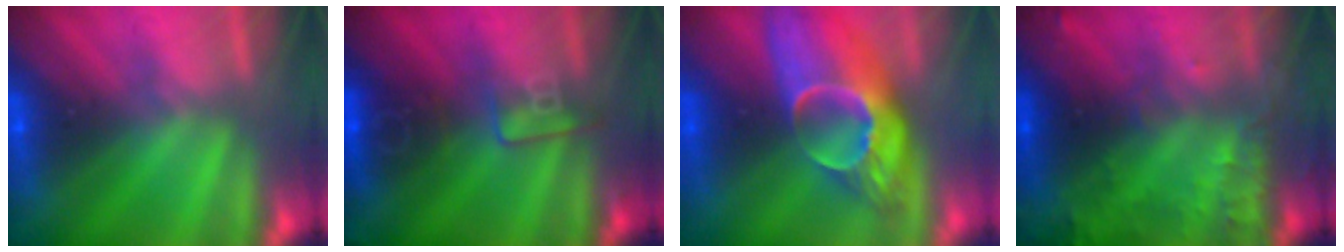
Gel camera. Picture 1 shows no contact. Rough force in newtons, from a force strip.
{"total": 2.4}
{"total": 5.8}
{"total": 8.5}